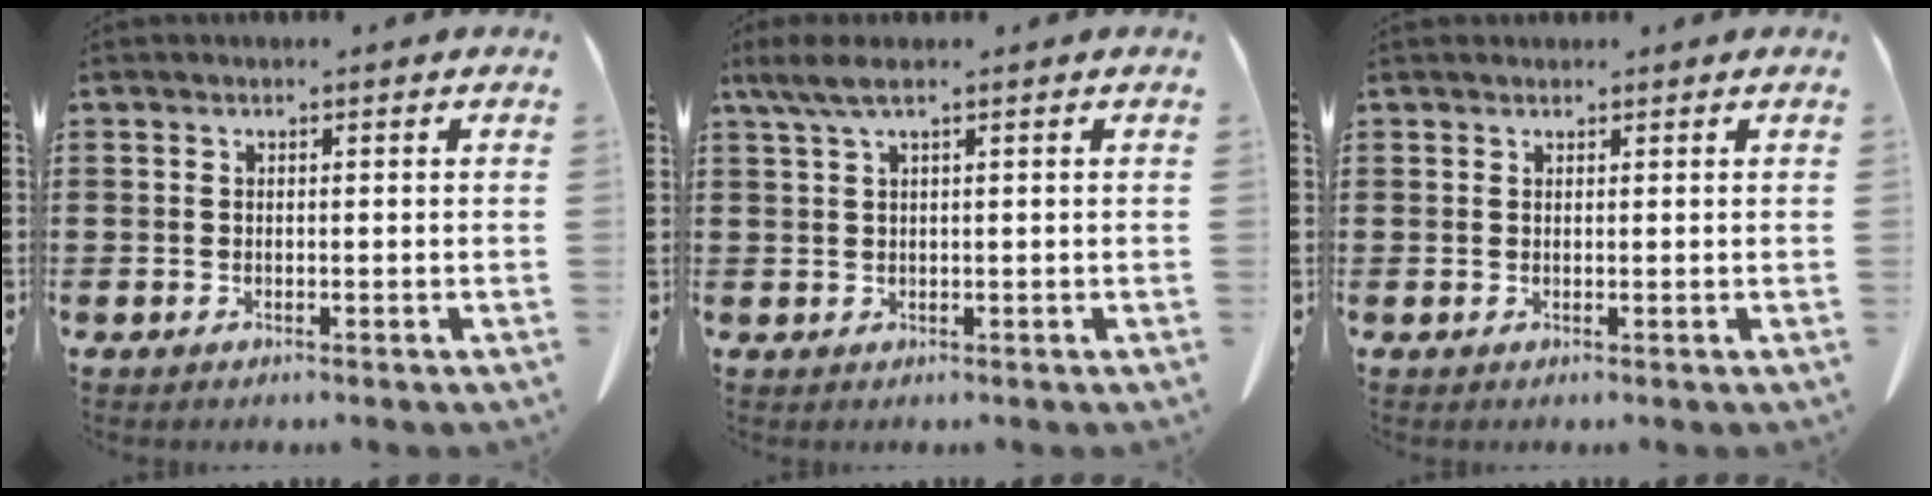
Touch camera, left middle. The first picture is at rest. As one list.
[{"total": 3.0, "force": [1.4, 0.5, 2.6], "torque": [-0.067, -0.004, 0.021]}, {"total": 0.7, "force": [0.6, 0.3, 0.0], "torque": [-0.002, 0.002, 0.013]}]